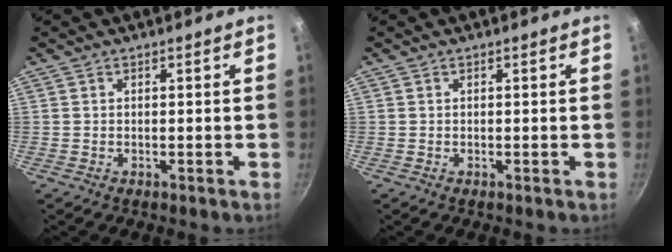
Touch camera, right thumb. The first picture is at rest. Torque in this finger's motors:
{"motor_torque": [-0.09, -0.09, 0.12, 0.09, 0.00]}